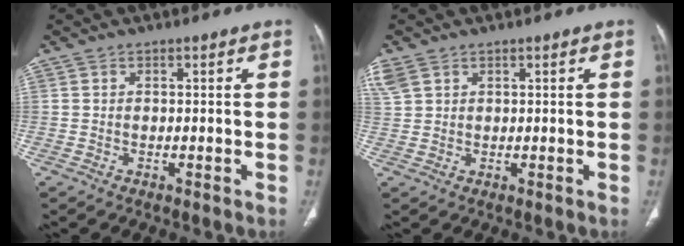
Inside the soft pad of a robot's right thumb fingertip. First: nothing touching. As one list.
[{"total": 4.7, "force": [2.7, 3.1, 2.2], "torque": [-0.063, 0.011, 0.069]}]